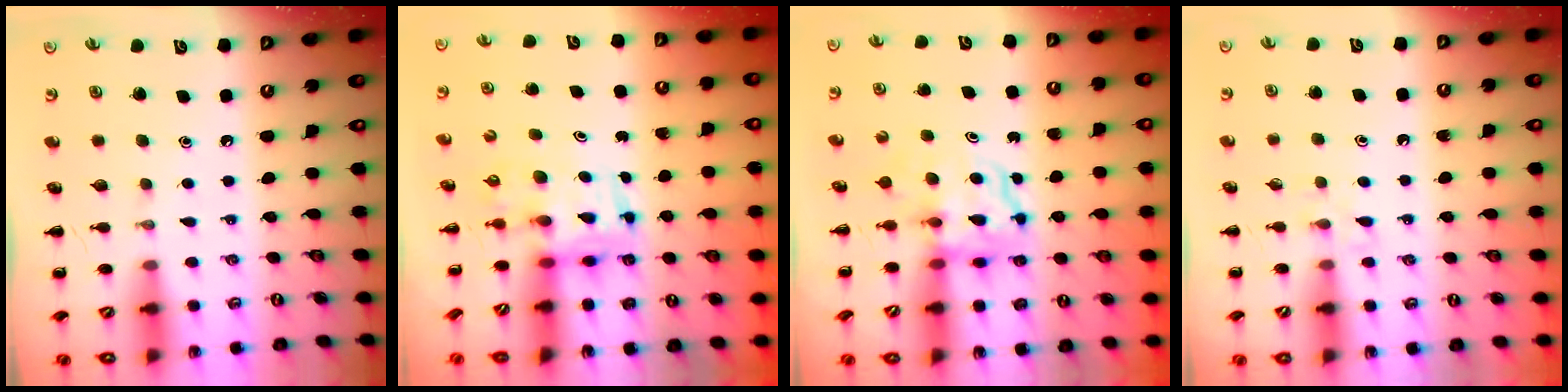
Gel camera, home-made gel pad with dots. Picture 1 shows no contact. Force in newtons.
{"total": 3.6, "press": 3.5, "slide": 0.6}
{"total": 4.0, "press": 3.9, "slide": 0.4}
{"total": 2.2, "press": 2.0, "slide": 1.0}